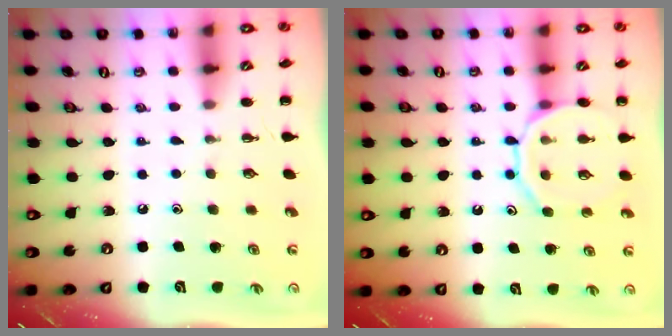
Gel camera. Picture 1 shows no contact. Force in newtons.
{"total": 11.8, "press": 11.7, "slide": 1.3}